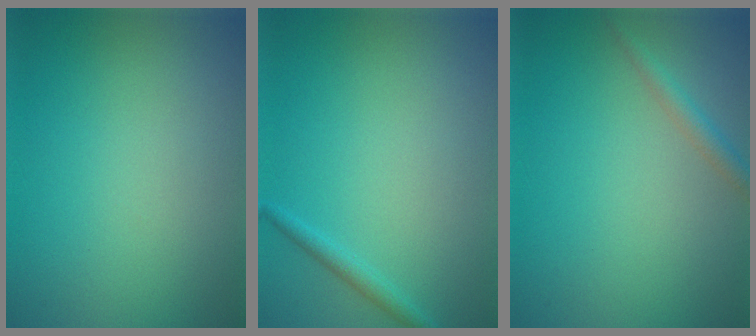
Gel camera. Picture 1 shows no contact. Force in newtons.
{"total": 1.2, "press": 1.2, "slide": 0.1}
{"total": 1.6, "press": 1.6, "slide": 0.1}